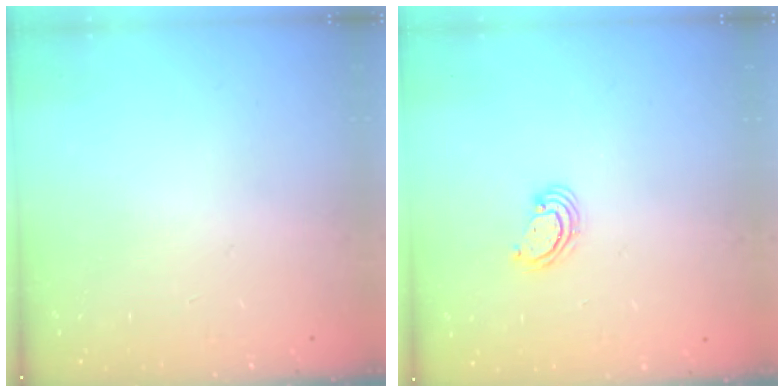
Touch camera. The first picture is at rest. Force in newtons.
{"total": 2.5, "press": 2.5, "slide": 0.2}